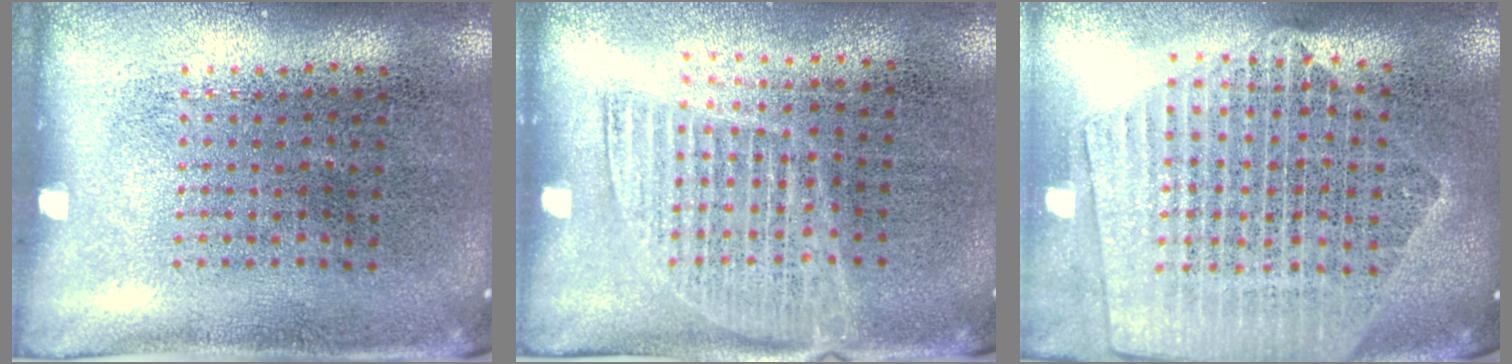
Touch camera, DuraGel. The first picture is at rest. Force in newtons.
{"total": 1.3, "press": 1.2, "slide": 0.7}
{"total": 2.3, "press": 2.0, "slide": 1.1}